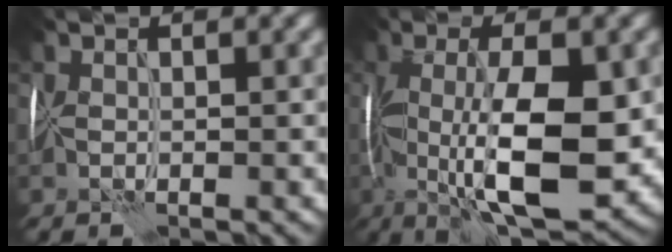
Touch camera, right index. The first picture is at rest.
{"total": 11.2, "force": [-1.3, 3.7, 10.5], "torque": [-0.182, -0.007, -0.019]}